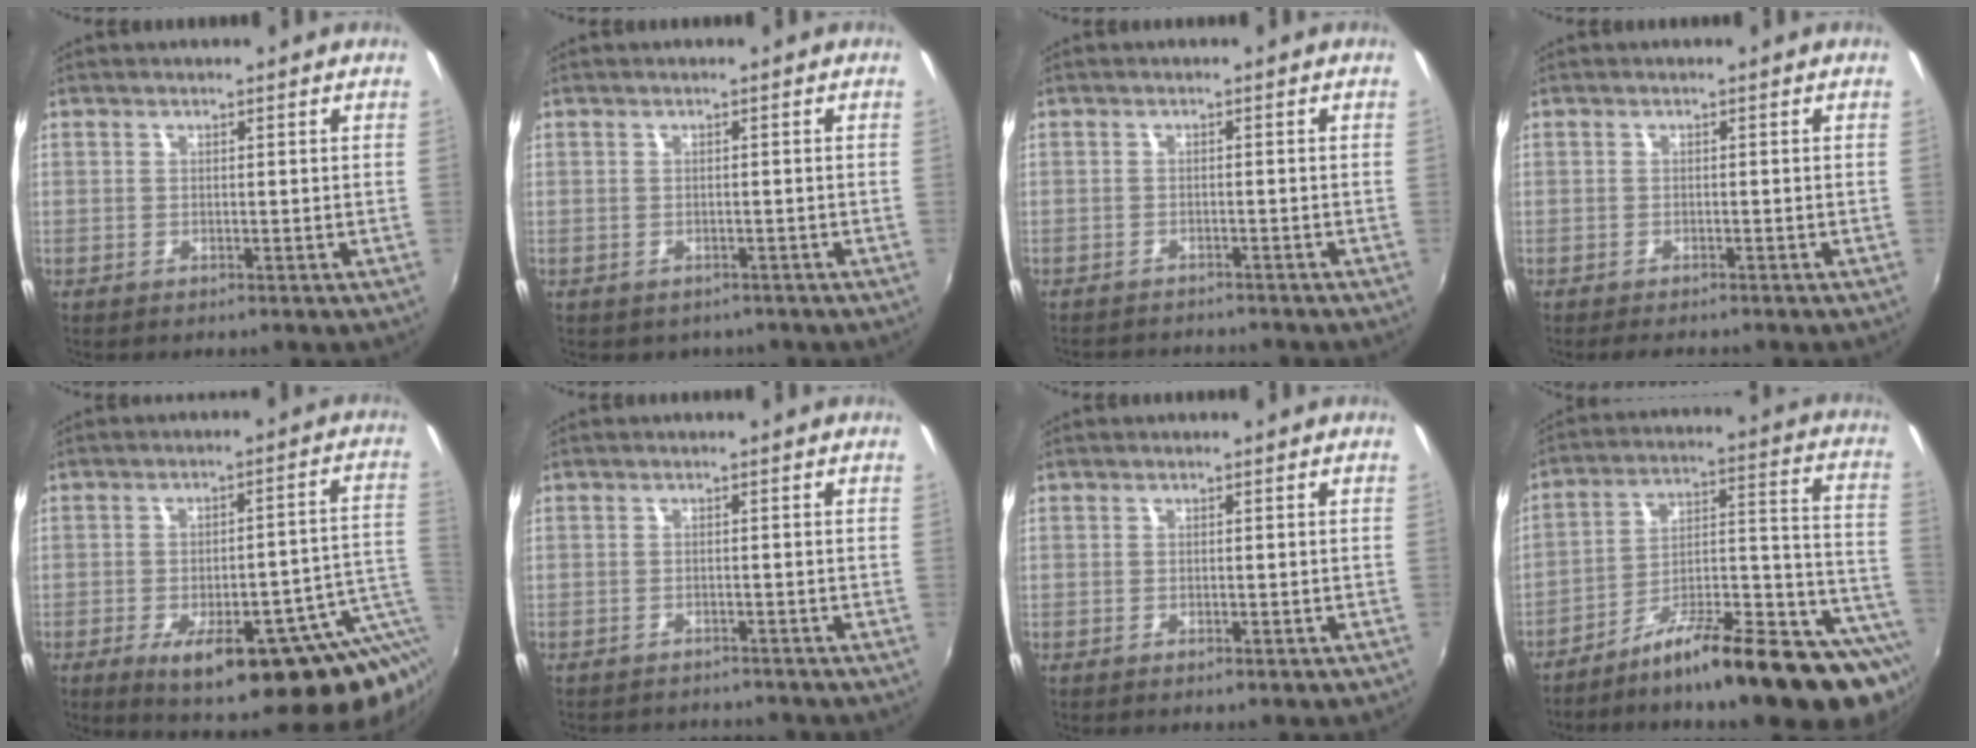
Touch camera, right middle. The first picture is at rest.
{"total": 1.5, "force": [-0.8, 1.3, 0.3], "torque": [-0.010, -0.005, -0.007]}
{"total": 5.7, "force": [-5.4, 1.2, 1.4], "torque": [-0.041, -0.012, -0.079]}
{"total": 2.9, "force": [-2.6, 0.7, 1.2], "torque": [-0.026, -0.013, -0.042]}
{"total": 20.1, "force": [-8.7, 5.2, 17.4], "torque": [-0.230, -0.025, -0.104]}
{"total": 5.9, "force": [-5.5, 1.5, 1.5], "torque": [-0.041, -0.013, -0.079]}
{"total": 1.7, "force": [-1.2, 0.8, 1.0], "torque": [-0.016, -0.004, -0.014]}
{"total": 23.3, "force": [-15.3, 4.4, 17.0], "torque": [-0.192, 0.002, -0.235]}